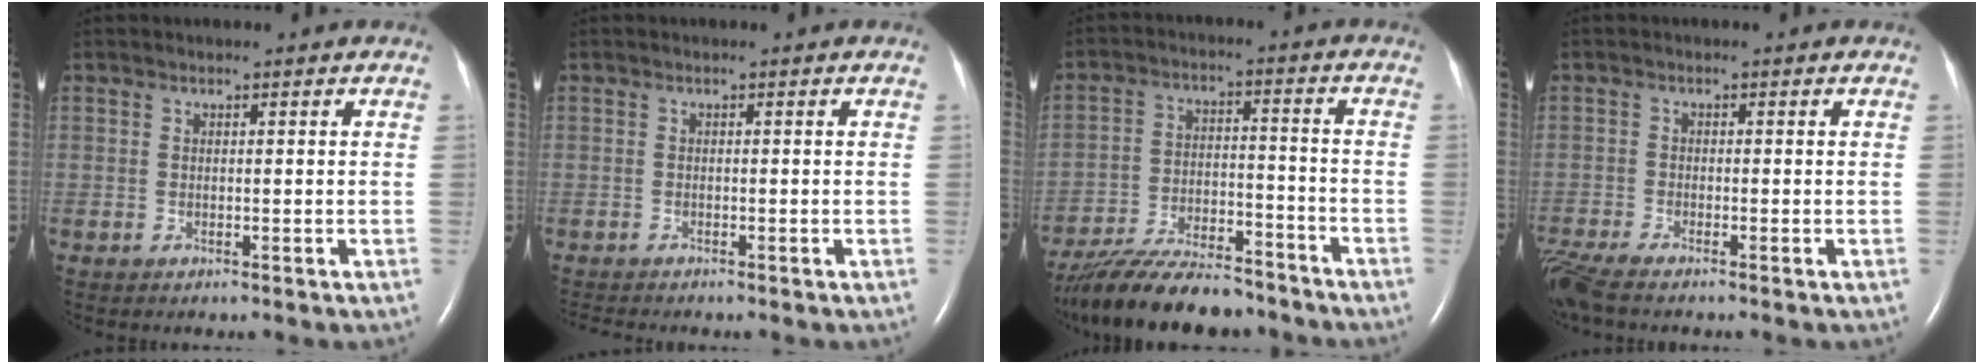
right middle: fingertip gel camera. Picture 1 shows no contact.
{"total": 2.0, "force": [-1.9, -0.1, 0.6], "torque": [-0.009, -0.006, -0.030]}
{"total": 17.0, "force": [-14.9, 3.5, 7.3], "torque": [-0.146, -0.008, -0.243]}
{"total": 4.4, "force": [-3.8, 0.0, 2.2], "torque": [-0.054, -0.018, -0.077]}